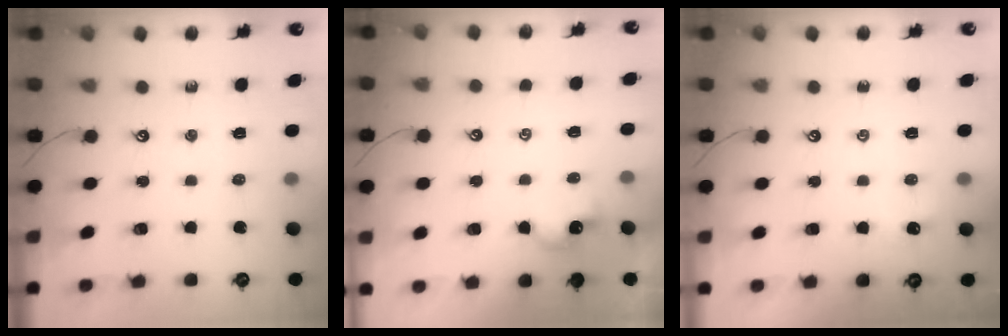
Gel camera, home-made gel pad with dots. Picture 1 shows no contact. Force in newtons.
{"total": 1.7, "press": 1.7, "slide": 0.2}
{"total": 2.7, "press": 2.7, "slide": 0.4}